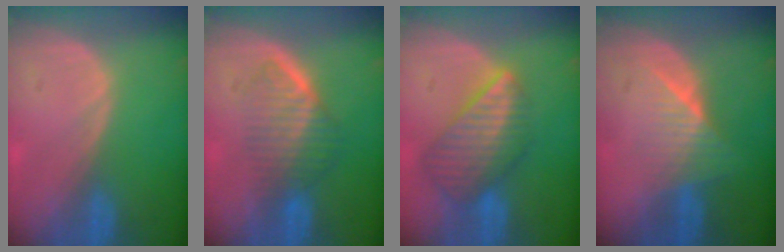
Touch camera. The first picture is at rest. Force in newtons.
{"total": 6.6, "press": 5.9, "slide": 2.9}
{"total": 8.3, "press": 7.5, "slide": 3.6}
{"total": 6.0, "press": 5.4, "slide": 2.7}